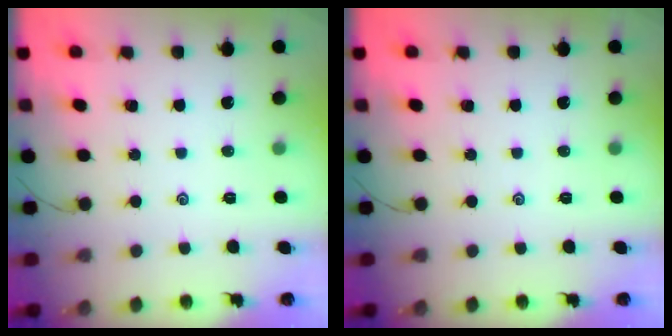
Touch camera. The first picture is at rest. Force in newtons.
{"total": 0.0}